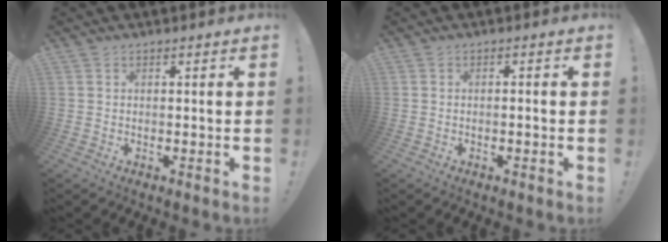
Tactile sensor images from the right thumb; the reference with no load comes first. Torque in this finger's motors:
{"motor_torque": [-0.09, 0.01, -0.20, 0.08, 0.04]}